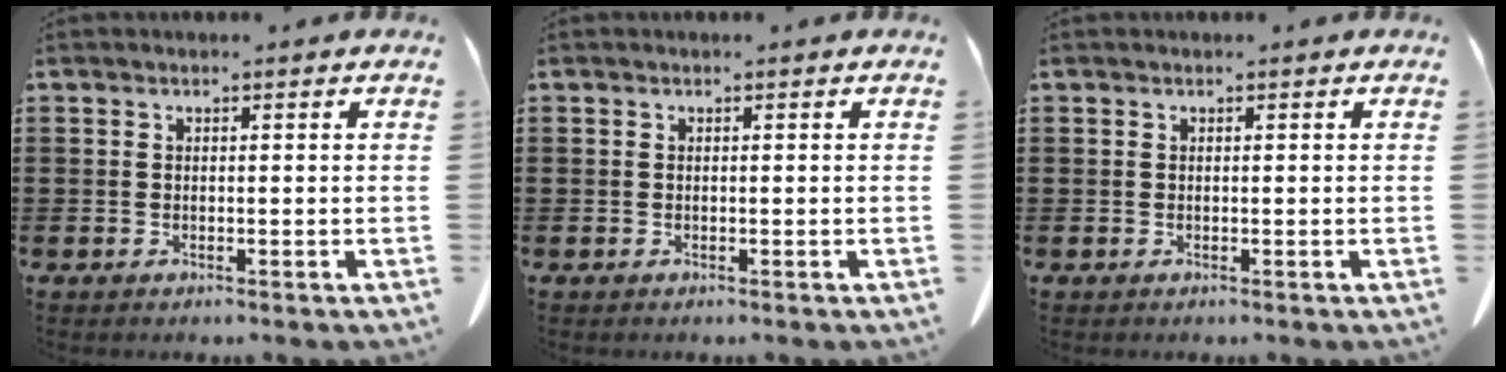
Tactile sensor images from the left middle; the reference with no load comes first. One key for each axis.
{"total": 0.0}
{"total": 0.0}